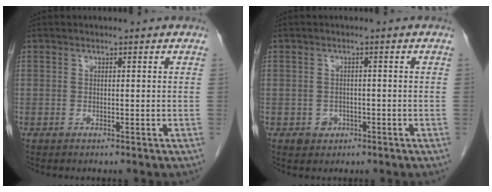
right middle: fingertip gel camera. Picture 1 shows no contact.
{"total": 2.0, "force": [-0.9, 1.7, 0.5], "torque": [-0.006, 0.006, -0.008]}